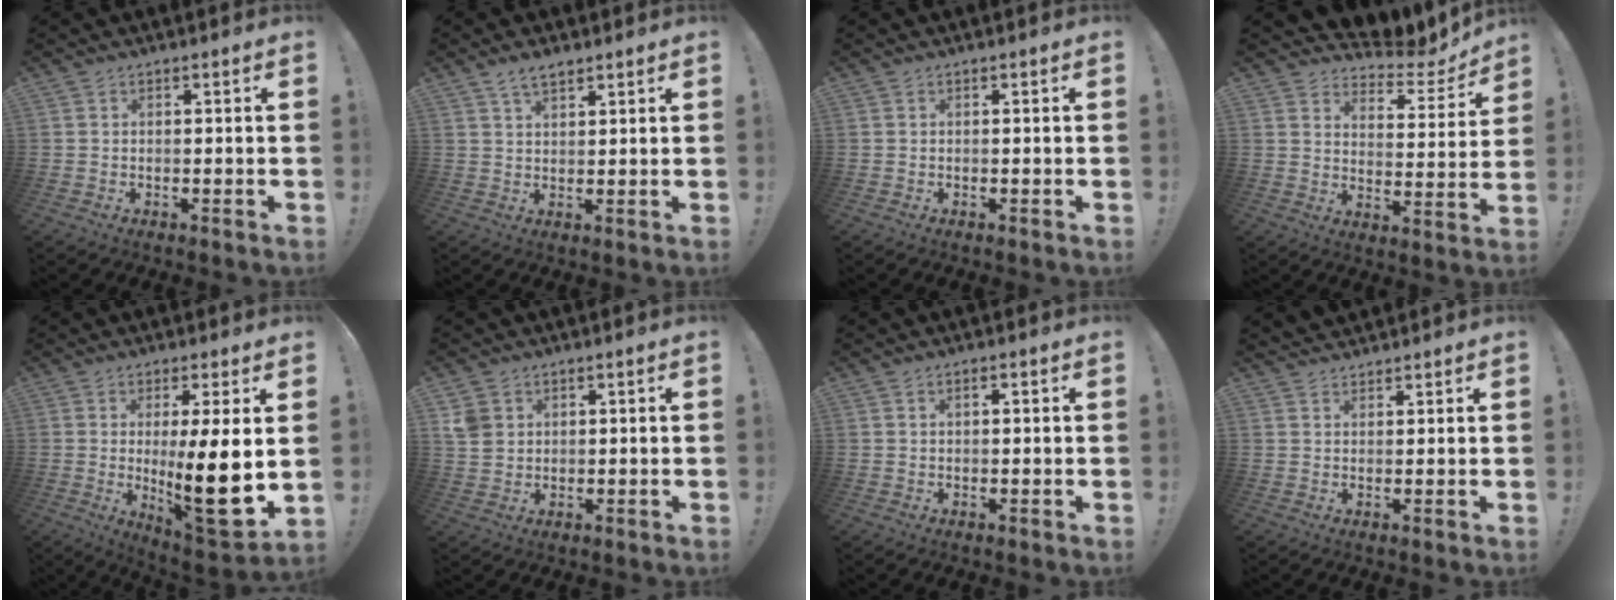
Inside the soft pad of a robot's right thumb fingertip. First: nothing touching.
{"total": 4.4, "force": [3.3, 1.8, 2.3], "torque": [-0.036, -0.017, 0.060]}
{"total": 0.0}
{"total": 6.6, "force": [5.8, 2.7, 1.3], "torque": [-0.001, -0.070, 0.102]}
{"total": 16.2, "force": [0.5, 2.9, 15.9], "torque": [-0.232, -0.028, 0.013]}
{"total": 4.9, "force": [2.3, 4.0, 1.9], "torque": [-0.033, -0.006, 0.045]}
{"total": 1.0, "force": [0.3, 0.5, 0.8], "torque": [-0.019, 0.005, 0.005]}
{"total": 2.4, "force": [2.2, 0.8, 0.1], "torque": [0.002, -0.015, 0.043]}